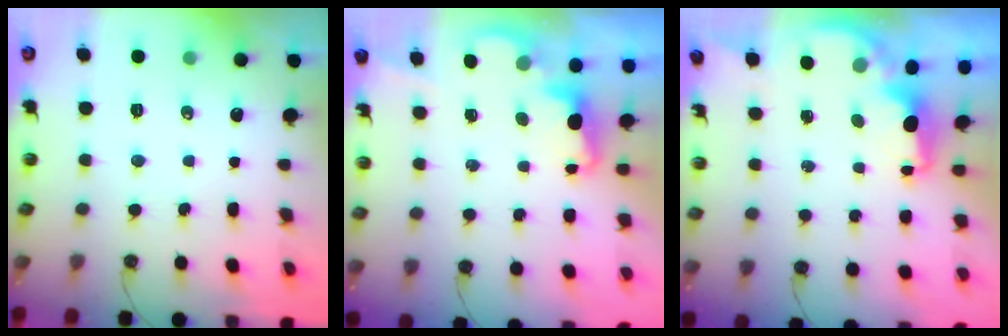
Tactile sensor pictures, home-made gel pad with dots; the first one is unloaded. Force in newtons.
{"total": 2.4, "press": 2.4, "slide": 0.5}
{"total": 2.8, "press": 2.6, "slide": 0.9}